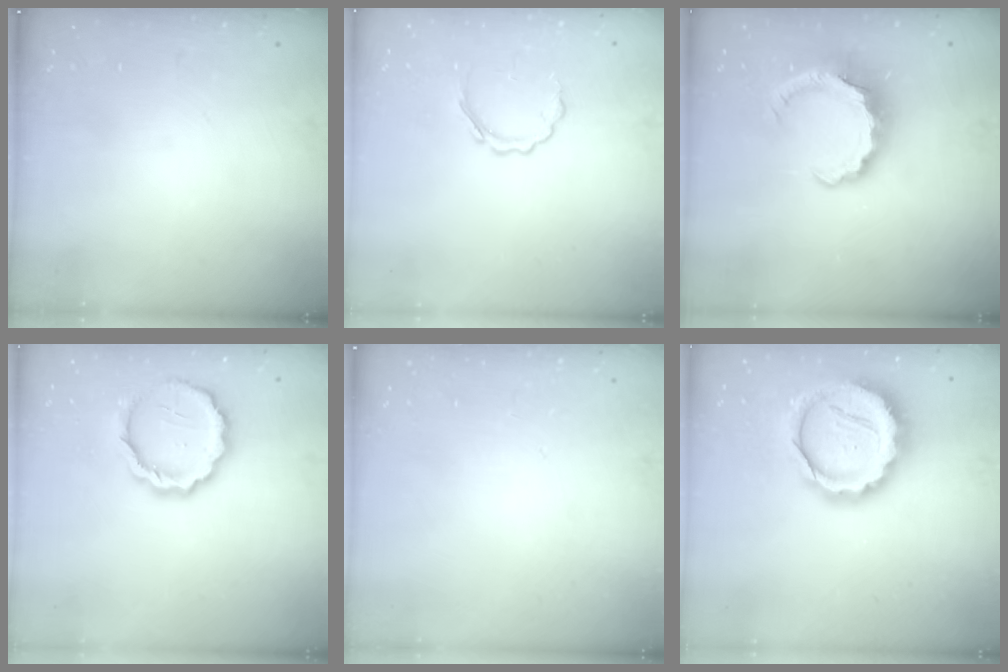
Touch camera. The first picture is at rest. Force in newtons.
{"total": 4.9, "press": 4.8, "slide": 1.3}
{"total": 8.0, "press": 7.8, "slide": 1.3}
{"total": 13.2, "press": 13.0, "slide": 2.7}
{"total": 0.0}
{"total": 18.3, "press": 18.0, "slide": 3.6}